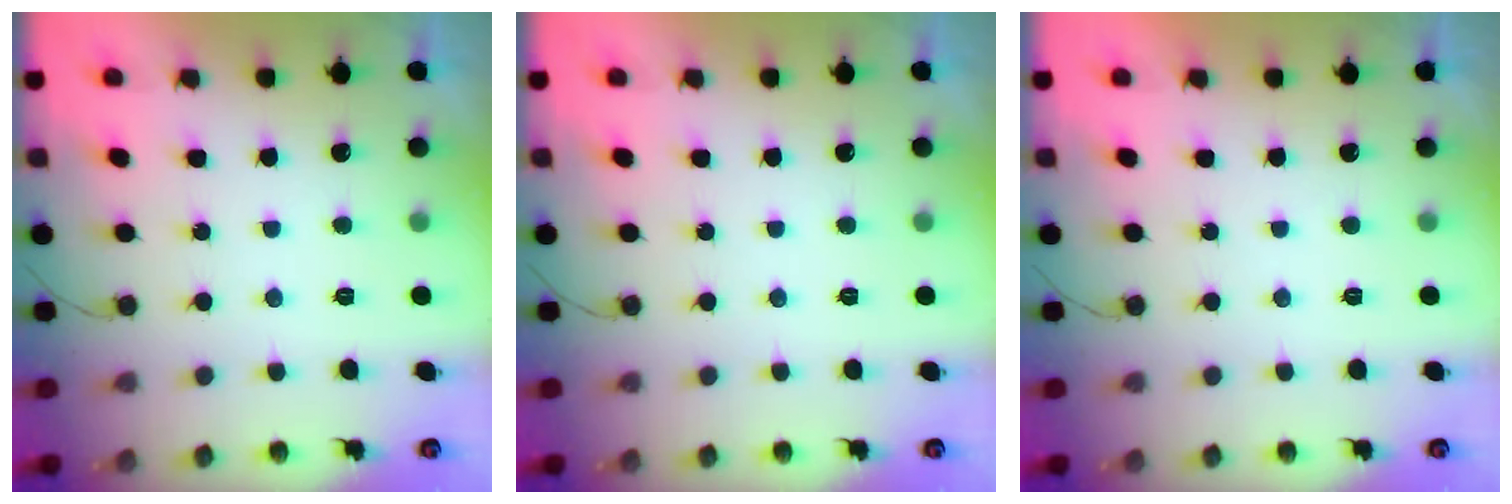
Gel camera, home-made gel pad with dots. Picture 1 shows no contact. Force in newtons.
{"total": 0.0}
{"total": 1.8, "press": 1.8, "slide": 0.0}